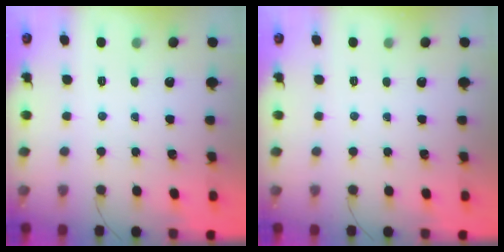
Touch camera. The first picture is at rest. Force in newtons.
{"total": 0.0}